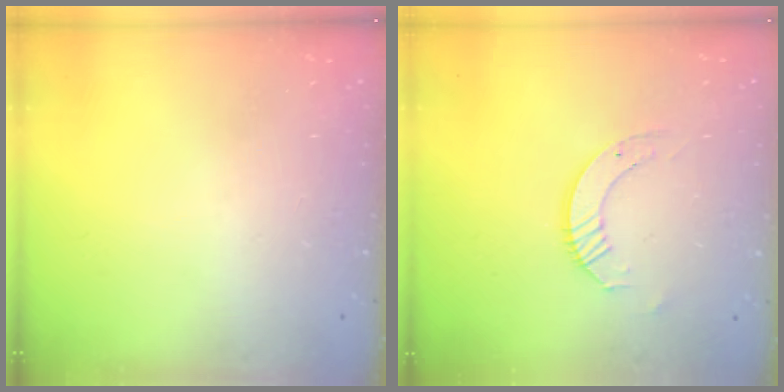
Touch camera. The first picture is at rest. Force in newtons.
{"total": 5.7, "press": 5.7, "slide": 0.3}